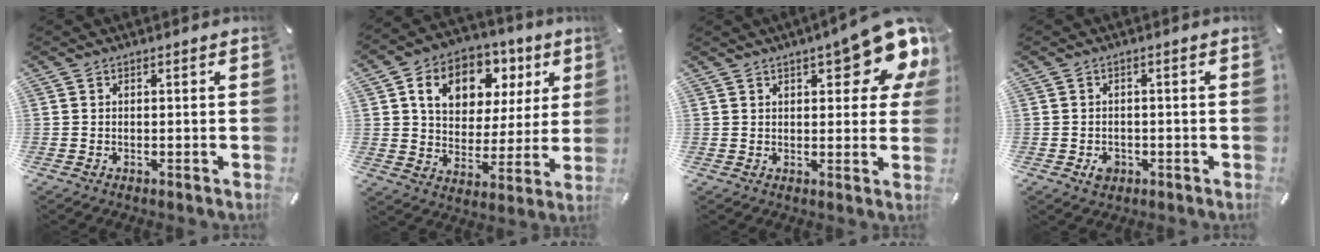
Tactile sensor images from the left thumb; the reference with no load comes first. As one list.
[{"total": 14.0, "force": [6.1, 10.4, 7.1], "torque": [-0.115, -0.022, 0.111]}, {"total": 14.6, "force": [7.8, 5.0, 11.2], "torque": [-0.141, -0.046, 0.126]}, {"total": 3.4, "force": [-1.2, 2.7, 1.8], "torque": [-0.021, 0.003, -0.022]}]